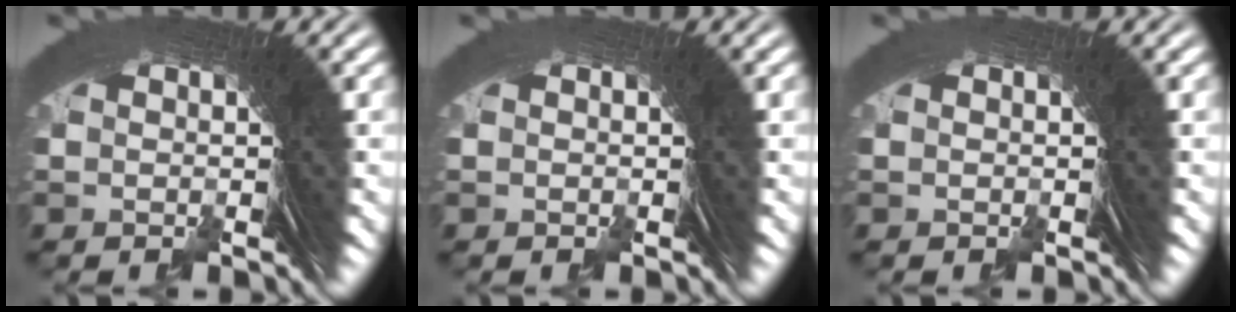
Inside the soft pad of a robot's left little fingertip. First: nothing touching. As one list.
[{"total": 0.0}, {"total": 0.0}]